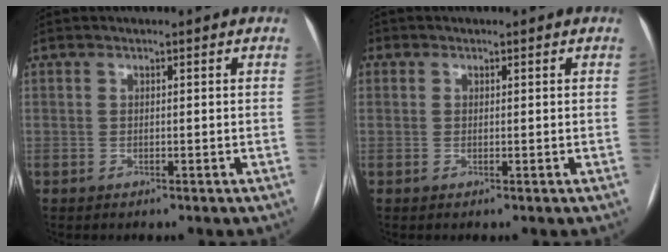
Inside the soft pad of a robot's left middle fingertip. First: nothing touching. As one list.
[{"total": 1.1, "force": [0.4, 1.0, 0.2], "torque": [0.006, 0.001, 0.002]}]